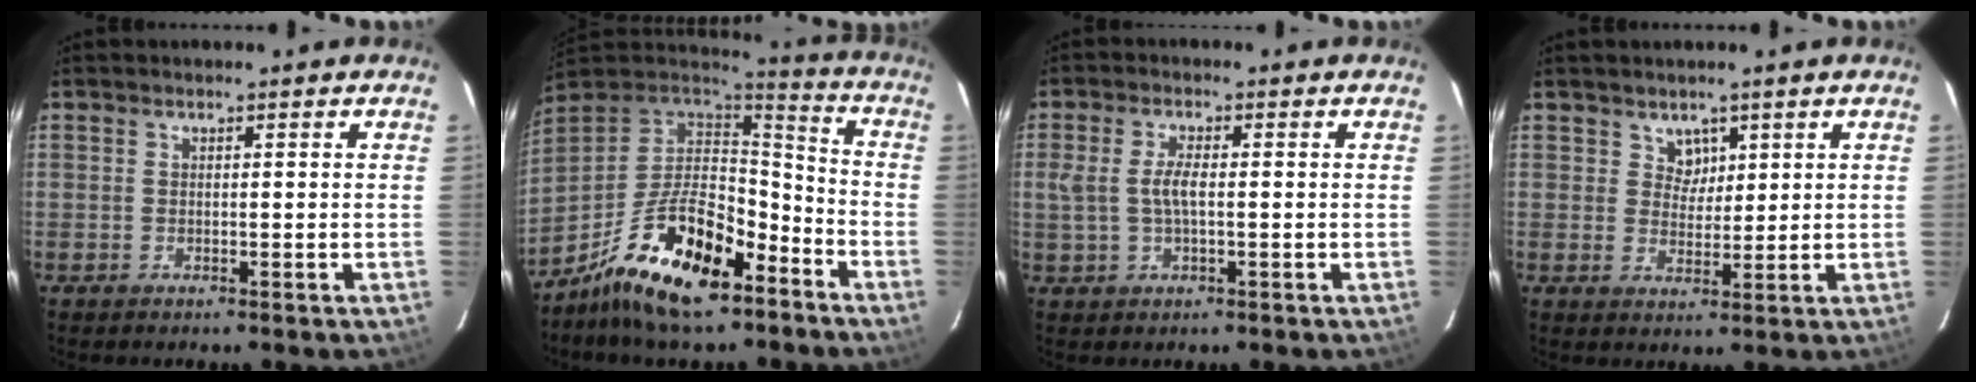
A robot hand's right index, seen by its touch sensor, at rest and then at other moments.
{"total": 18.9, "force": [-11.4, 7.6, 13.1], "torque": [-0.258, -0.007, -0.200]}
{"total": 4.2, "force": [-0.1, 1.6, 3.9], "torque": [-0.079, 0.001, 0.002]}
{"total": 3.1, "force": [1.9, 2.4, 0.5], "torque": [-0.001, 0.001, 0.034]}